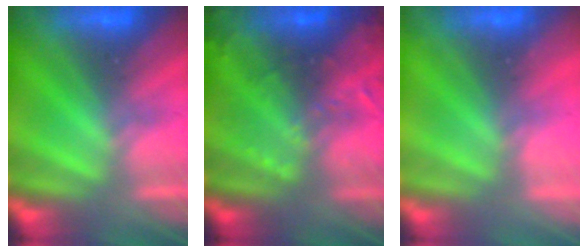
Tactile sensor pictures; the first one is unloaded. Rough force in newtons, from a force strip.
{"total": 9.3}
{"total": 2.3}